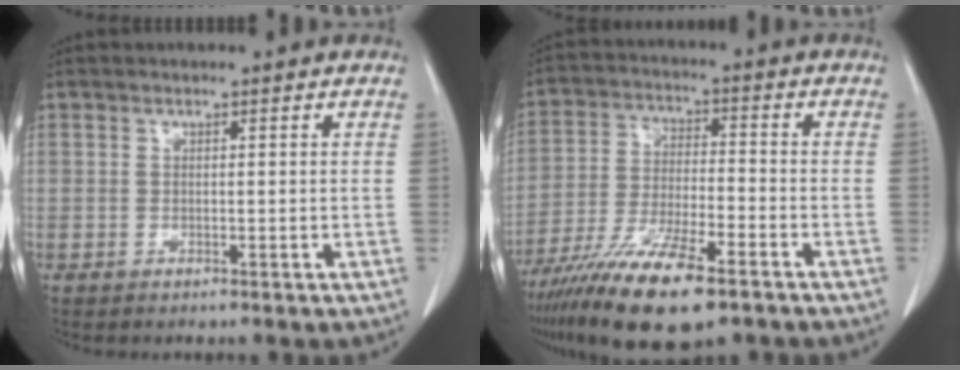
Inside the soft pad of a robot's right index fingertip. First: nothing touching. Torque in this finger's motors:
{"motor_torque": [1.06, -1.08, 1.05, 0.21]}